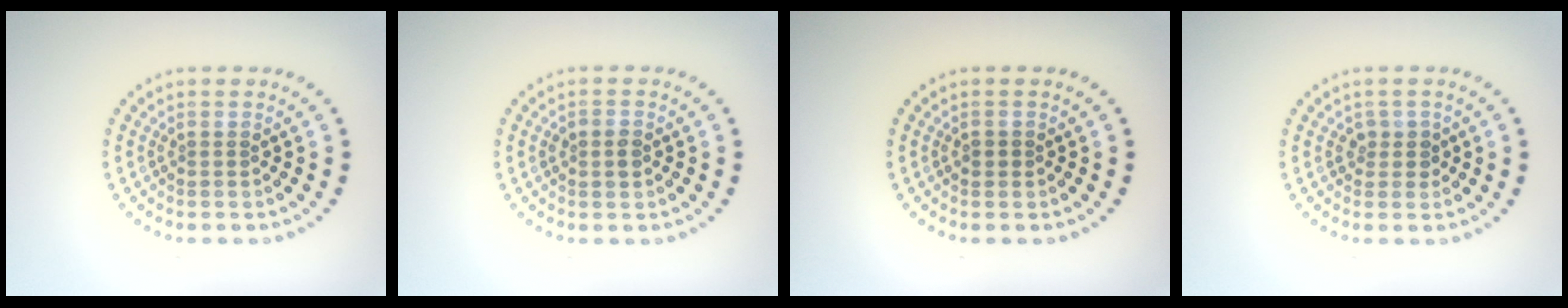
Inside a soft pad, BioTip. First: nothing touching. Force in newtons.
{"total": 1.4, "press": 1.4, "slide": 0.1}
{"total": 0.8, "press": 0.8, "slide": 0.1}
{"total": 1.5, "press": 1.3, "slide": 0.7}